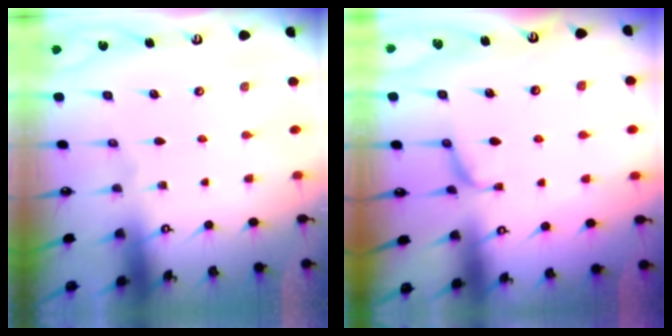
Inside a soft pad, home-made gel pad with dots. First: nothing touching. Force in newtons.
{"total": 1.3, "press": 1.1, "slide": 0.7}